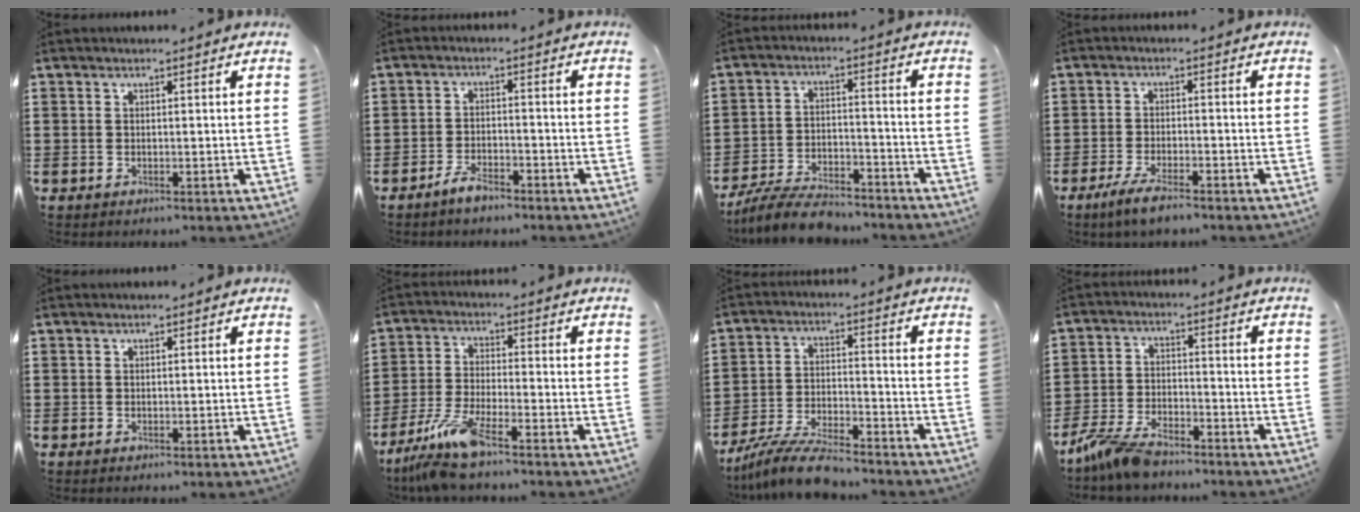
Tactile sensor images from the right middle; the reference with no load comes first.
{"total": 3.4, "force": [-2.9, 0.9, 1.3], "torque": [-0.030, 0.005, -0.058]}
{"total": 7.7, "force": [-7.1, 1.6, 2.6], "torque": [-0.045, 0.013, -0.133]}
{"total": 3.8, "force": [-3.0, 0.5, 2.2], "torque": [-0.050, -0.002, -0.061]}
{"total": 0.0}
{"total": 8.0, "force": [-6.4, 0.7, 4.9], "torque": [-0.114, -0.018, -0.127]}
{"total": 8.5, "force": [-7.8, 0.9, 3.3], "torque": [-0.069, 0.008, -0.150]}
{"total": 6.8, "force": [-6.1, 1.8, 2.5], "torque": [-0.071, 0.003, -0.124]}